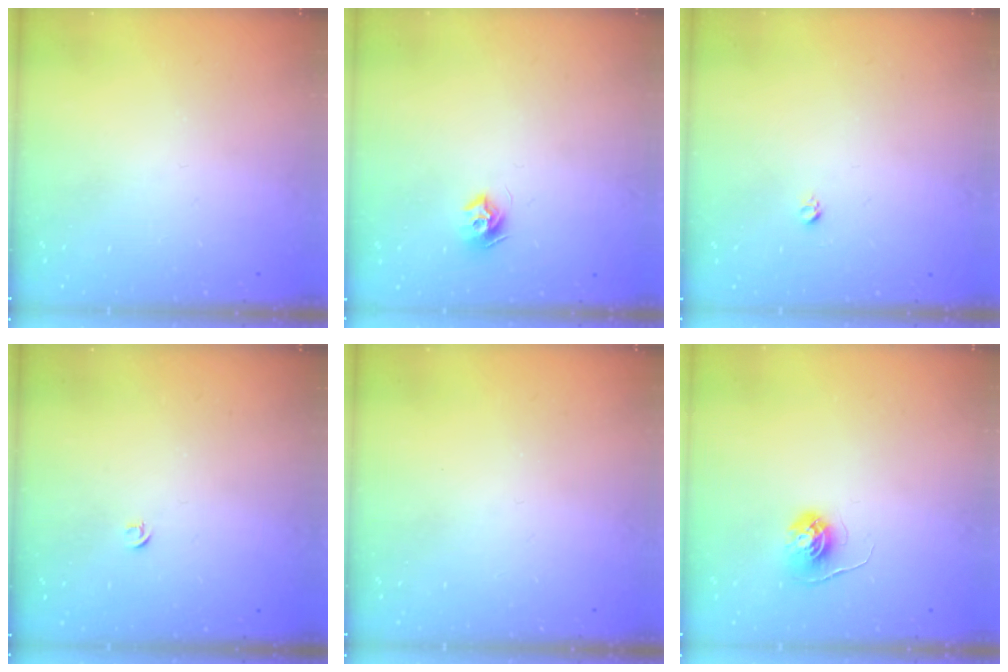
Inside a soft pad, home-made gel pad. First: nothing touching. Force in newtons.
{"total": 7.6, "press": 7.6, "slide": 0.2}
{"total": 3.1, "press": 3.1, "slide": 0.3}
{"total": 2.7, "press": 2.6, "slide": 0.6}
{"total": 0.0}
{"total": 5.6, "press": 5.5, "slide": 0.4}